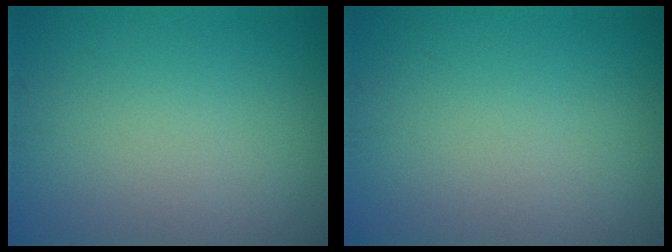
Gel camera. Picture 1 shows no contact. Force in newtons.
{"total": 0.0}